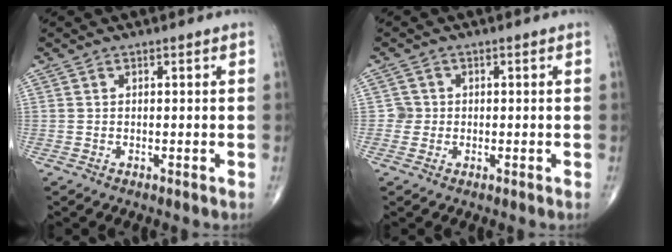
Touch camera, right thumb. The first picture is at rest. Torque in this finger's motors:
{"motor_torque": [0.11, 0.09, 0.02, 0.13, -0.04]}